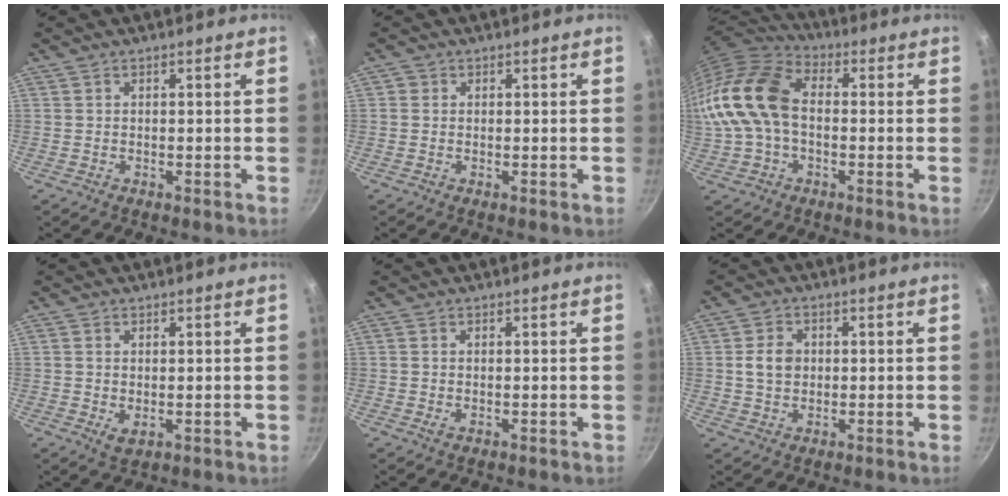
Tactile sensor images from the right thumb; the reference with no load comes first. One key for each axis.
{"total": 1.1, "fx": 0.1, "fy": 1.1, "fz": 0.3, "tx": -0.001, "ty": 0.000, "tz": -0.002}
{"total": 17.1, "fx": -0.6, "fy": 11.6, "fz": 12.5, "tx": -0.244, "ty": 0.043, "tz": -0.025}
{"total": 2.6, "fx": 0.2, "fy": 1.6, "fz": 2.0, "tx": -0.034, "ty": -0.007, "tz": 0.007}
{"total": 0.7, "fx": 0.2, "fy": 0.4, "fz": 0.6, "tx": -0.010, "ty": -0.002, "tz": 0.001}
{"total": 4.9, "fx": 0.5, "fy": 3.9, "fz": 2.9, "tx": -0.040, "ty": 0.005, "tz": 0.005}